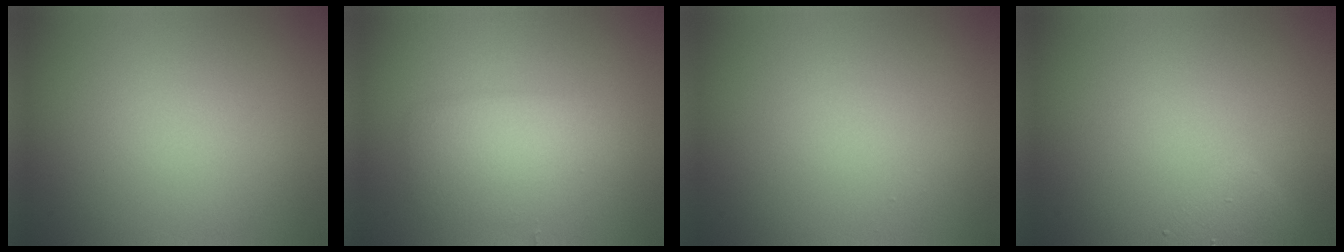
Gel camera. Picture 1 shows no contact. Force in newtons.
{"total": 2.3, "press": 2.3, "slide": 0.1}
{"total": 0.0}
{"total": 1.7, "press": 1.7, "slide": 0.1}